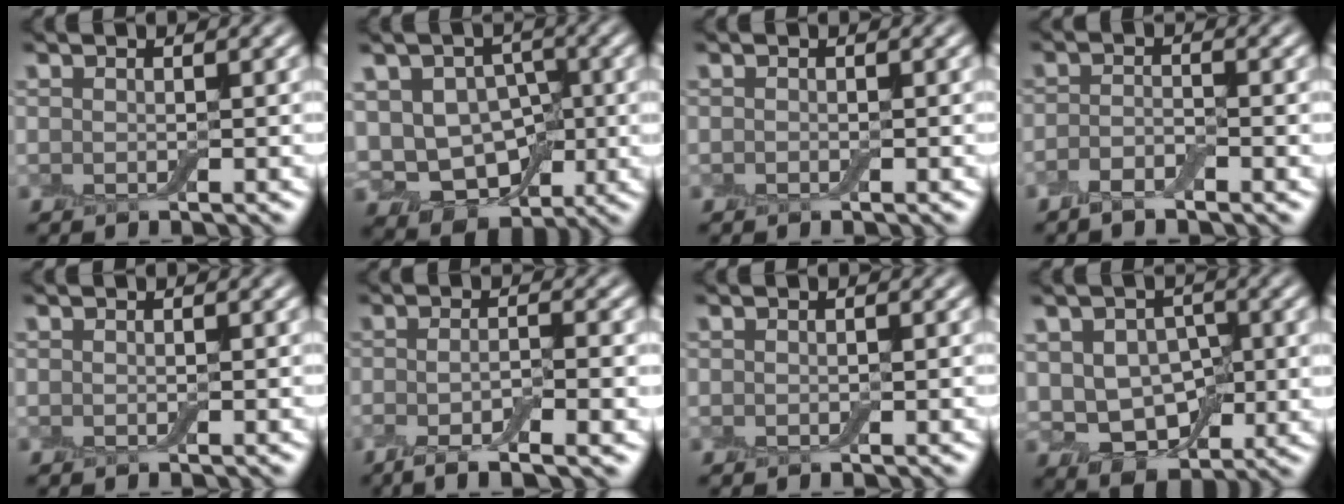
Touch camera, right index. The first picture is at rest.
{"total": 9.3, "force": [-1.5, 7.1, 5.8], "torque": [-0.076, -0.003, -0.026]}
{"total": 0.0}
{"total": 2.2, "force": [-1.4, 0.6, 1.6], "torque": [-0.034, -0.001, -0.031]}
{"total": 0.0}
{"total": 5.6, "force": [-2.6, 1.1, 4.8], "torque": [-0.079, -0.010, -0.047]}
{"total": 0.0}
{"total": 7.5, "force": [-0.5, 5.1, 5.5], "torque": [-0.089, -0.004, -0.006]}